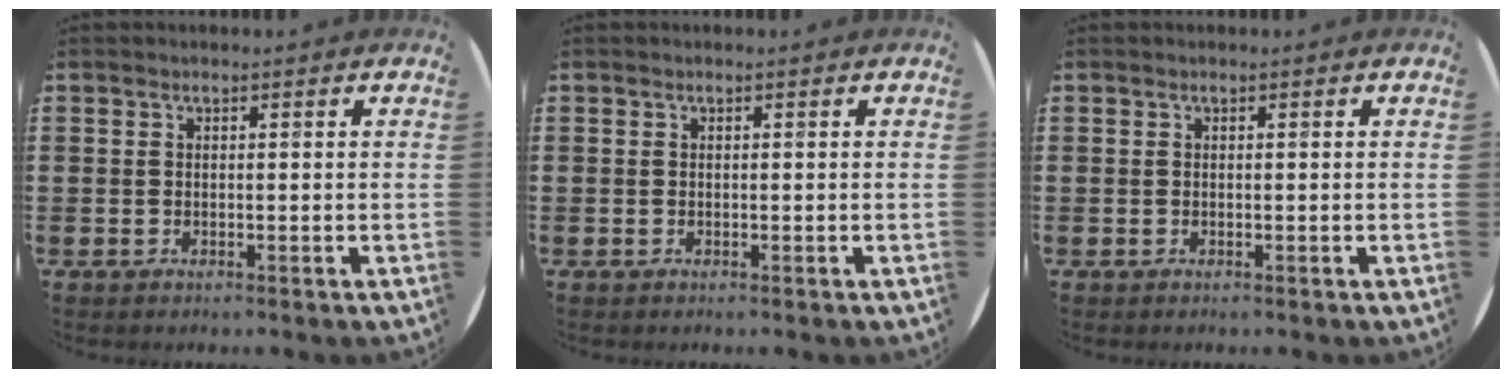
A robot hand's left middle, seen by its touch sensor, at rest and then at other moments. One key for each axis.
{"total": 0.0}
{"total": 0.0}